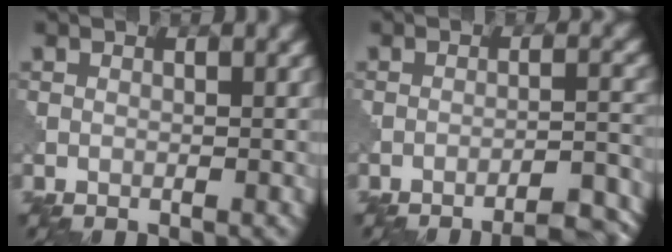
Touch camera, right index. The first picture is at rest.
{"total": 8.8, "force": [-7.8, 2.1, 3.4], "torque": [-0.020, 0.023, -0.078]}